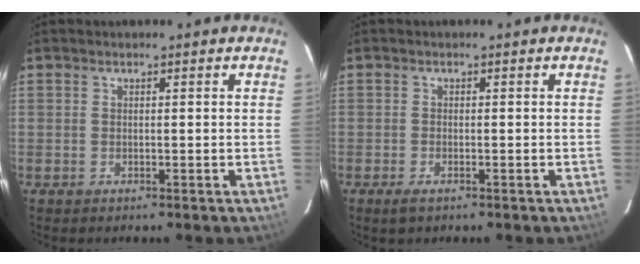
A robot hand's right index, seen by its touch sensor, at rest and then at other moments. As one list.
[{"total": 2.1, "force": [-1.4, 0.8, 1.2], "torque": [-0.026, -0.006, -0.026]}]